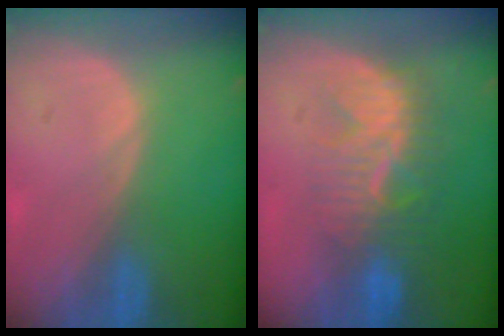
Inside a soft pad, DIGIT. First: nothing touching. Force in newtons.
{"total": 8.3, "press": 7.9, "slide": 2.3}